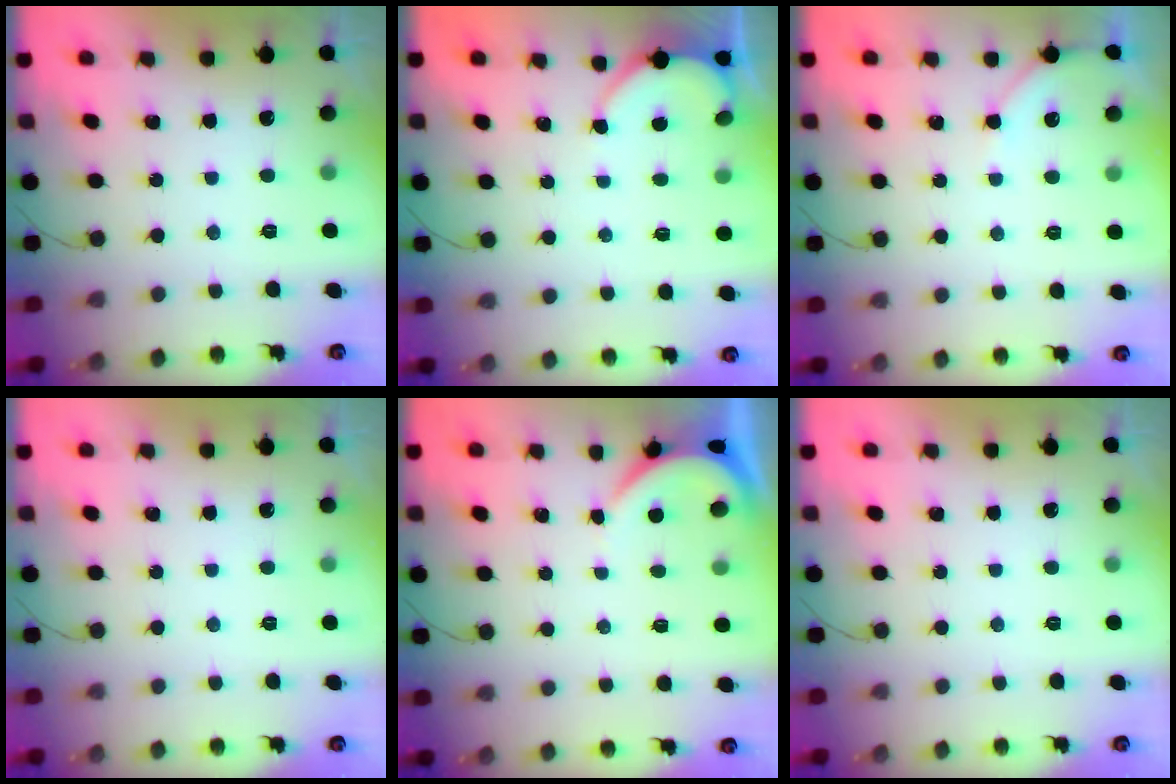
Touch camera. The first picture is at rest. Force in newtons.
{"total": 2.9, "press": 2.8, "slide": 0.4}
{"total": 3.6, "press": 3.5, "slide": 0.6}
{"total": 0.0}
{"total": 2.9, "press": 2.8, "slide": 0.3}
{"total": 0.0}